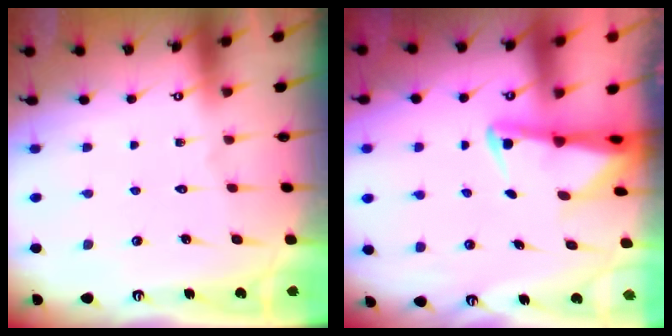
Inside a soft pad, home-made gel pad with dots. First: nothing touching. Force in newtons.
{"total": 2.5, "press": 2.5, "slide": 0.4}